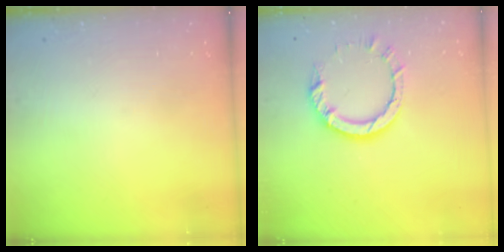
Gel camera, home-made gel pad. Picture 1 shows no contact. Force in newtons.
{"total": 7.6, "press": 7.6, "slide": 0.8}